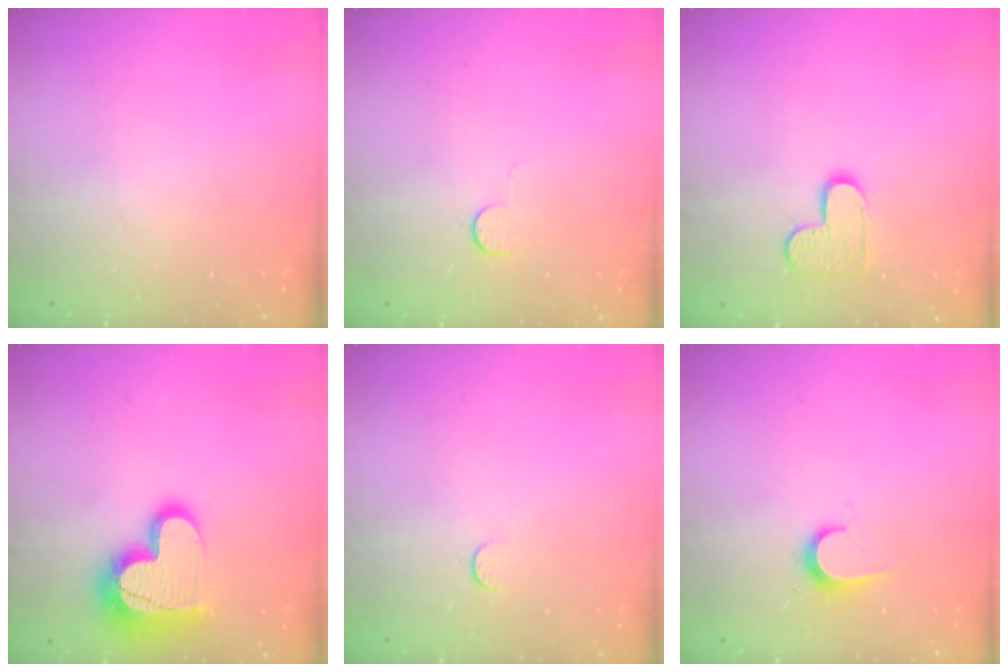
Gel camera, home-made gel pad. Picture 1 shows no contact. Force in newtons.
{"total": 5.0, "press": 5.0, "slide": 0.5}
{"total": 8.3, "press": 8.2, "slide": 0.5}
{"total": 18.9, "press": 18.9, "slide": 1.4}
{"total": 3.3, "press": 3.2, "slide": 0.3}
{"total": 6.1, "press": 6.0, "slide": 0.6}